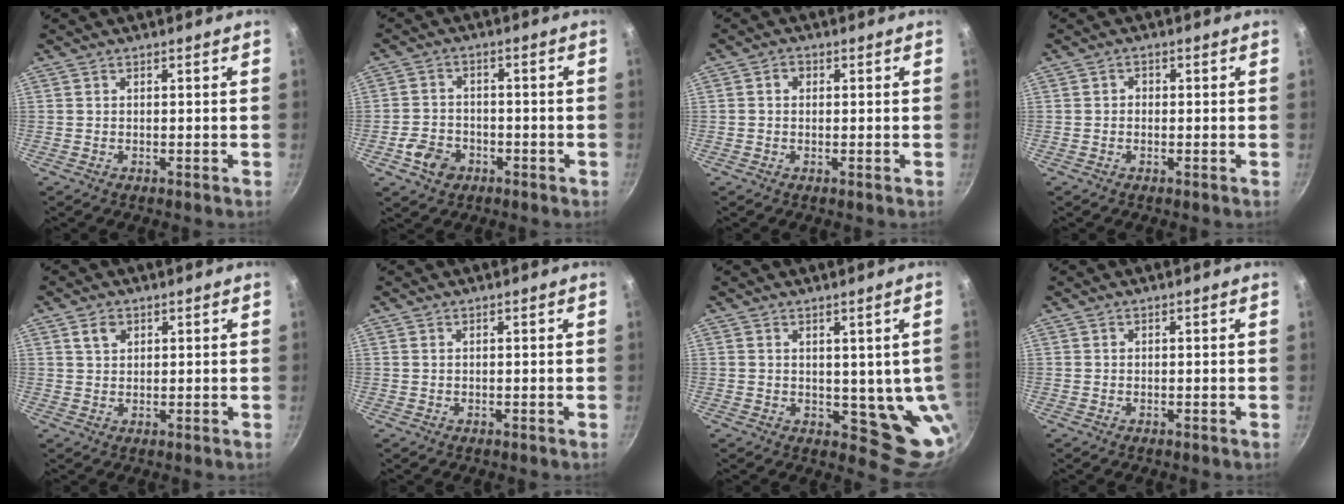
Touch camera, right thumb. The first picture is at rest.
{"total": 6.3, "force": [-2.8, 4.9, 2.8], "torque": [-0.040, 0.030, -0.050]}
{"total": 1.8, "force": [0.2, 1.5, 1.0], "torque": [-0.012, 0.004, 0.000]}
{"total": 1.4, "force": [-0.1, 1.2, 0.7], "torque": [-0.010, 0.005, -0.004]}
{"total": 3.0, "force": [1.4, 2.1, 1.7], "torque": [-0.022, 0.000, 0.026]}
{"total": 0.0}
{"total": 9.0, "force": [1.5, 4.7, 7.5], "torque": [-0.073, -0.033, 0.030]}
{"total": 0.0}